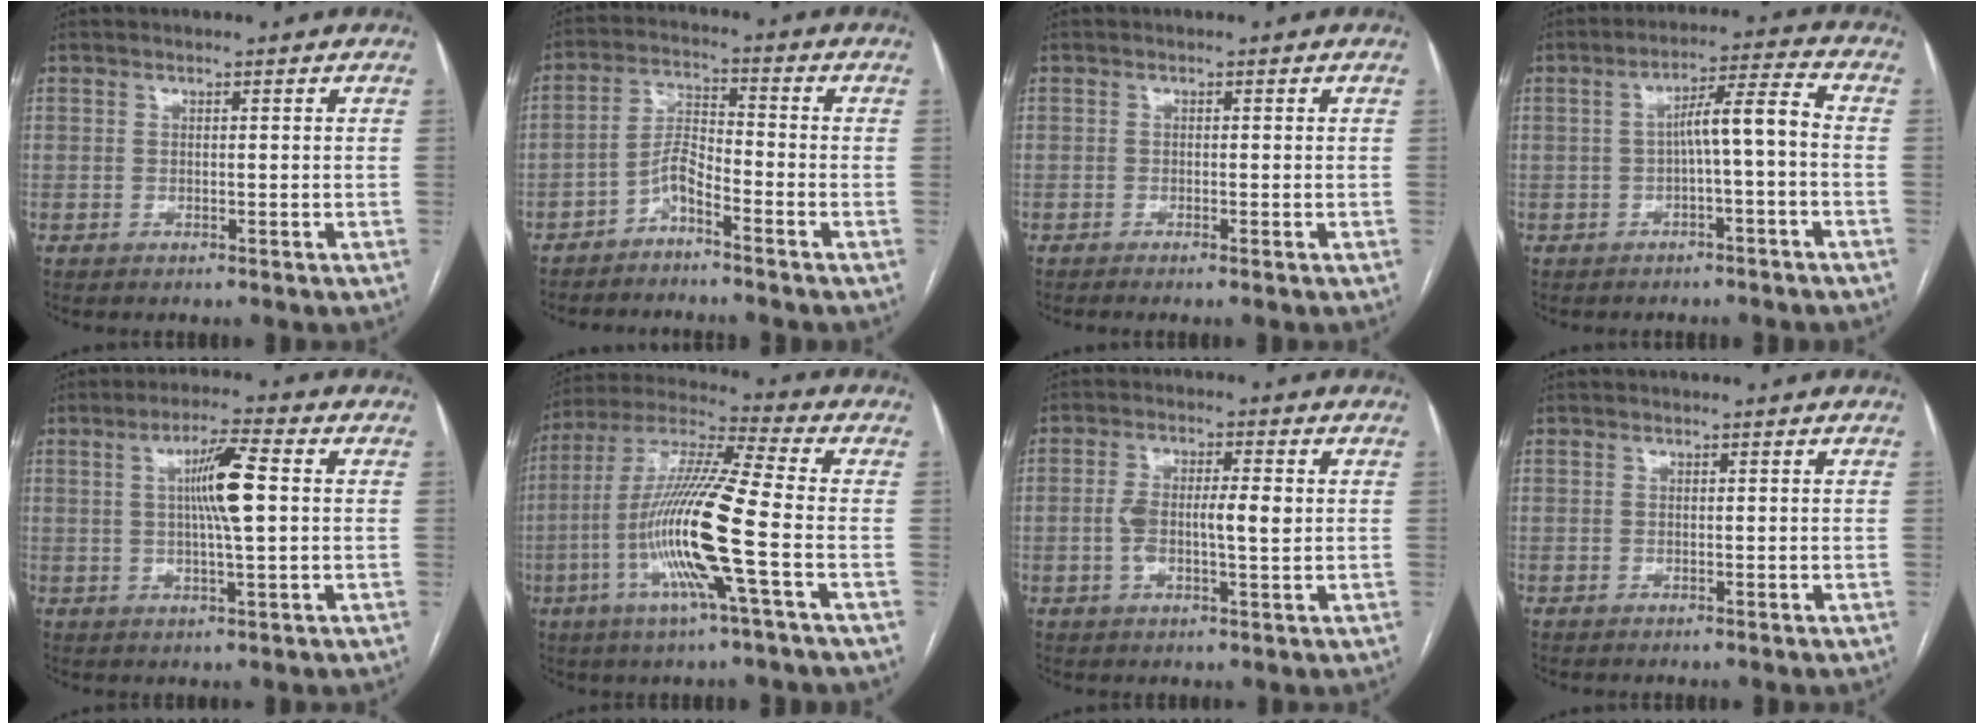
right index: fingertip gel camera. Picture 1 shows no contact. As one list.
[{"total": 4.5, "force": [-3.3, 0.6, 2.9], "torque": [-0.060, 0.005, -0.067]}, {"total": 1.0, "force": [-0.8, -0.2, 0.6], "torque": [-0.012, 0.000, -0.013]}, {"total": 6.4, "force": [-0.9, 0.4, 6.3], "torque": [-0.099, 0.026, -0.013]}, {"total": 7.7, "force": [1.1, 0.3, 7.7], "torque": [-0.137, 0.004, 0.015]}, {"total": 16.2, "force": [-4.4, -0.4, 15.6], "torque": [-0.314, -0.007, -0.094]}, {"total": 6.7, "force": [0.0, 1.8, 6.5], "torque": [-0.124, 0.015, 0.002]}, {"total": 0.0}]